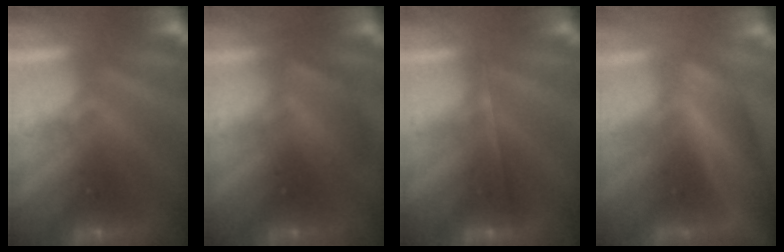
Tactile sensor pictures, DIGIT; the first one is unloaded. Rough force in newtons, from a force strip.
{"total": 3.2}
{"total": 1.7}
{"total": 3.7}